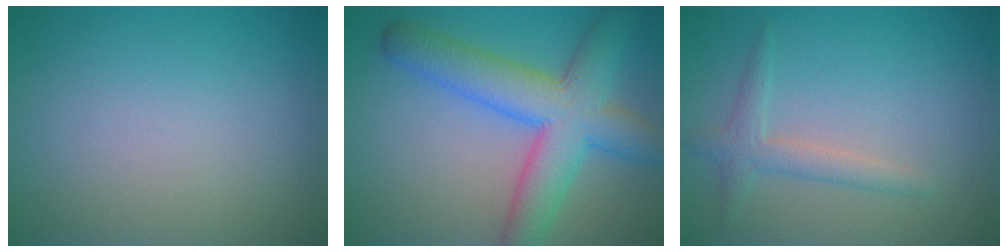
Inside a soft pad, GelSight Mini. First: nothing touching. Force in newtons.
{"total": 8.1, "press": 8.1, "slide": 0.1}
{"total": 2.1, "press": 2.1, "slide": 0.1}